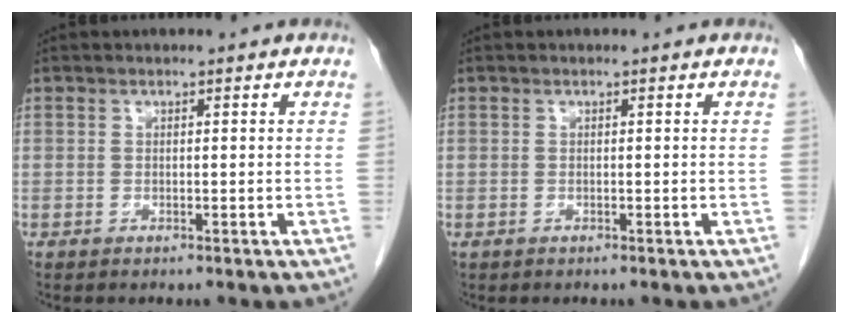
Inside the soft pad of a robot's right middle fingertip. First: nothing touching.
{"total": 0.0}